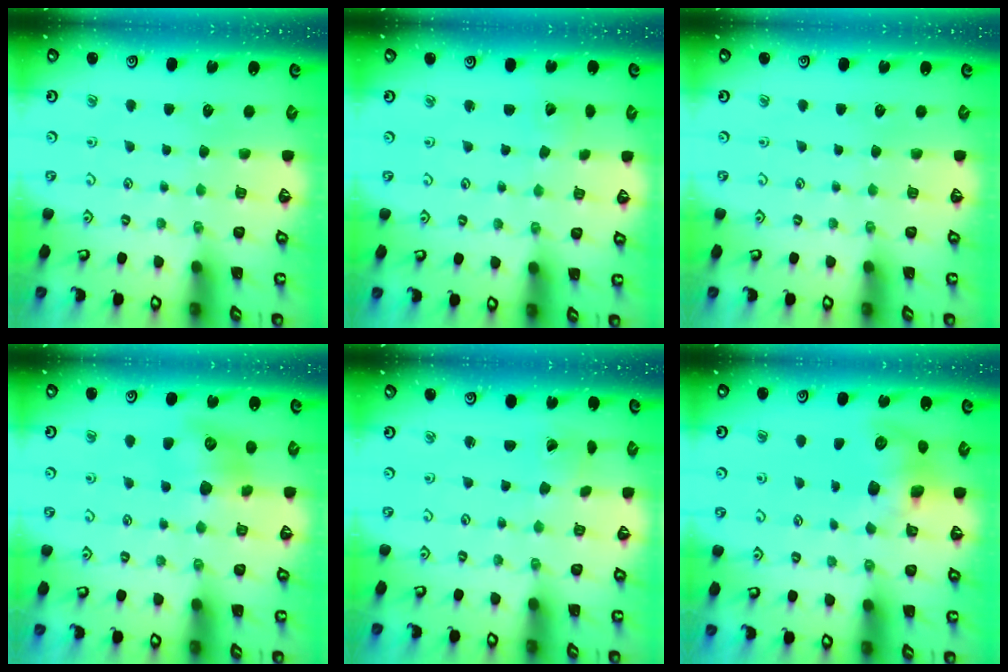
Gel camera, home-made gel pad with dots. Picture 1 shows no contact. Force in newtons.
{"total": 2.5, "press": 2.5, "slide": 0.4}
{"total": 0.0}
{"total": 9.8, "press": 9.8, "slide": 0.4}
{"total": 0.7, "press": 0.7, "slide": 0.0}
{"total": 9.1, "press": 9.1, "slide": 0.6}